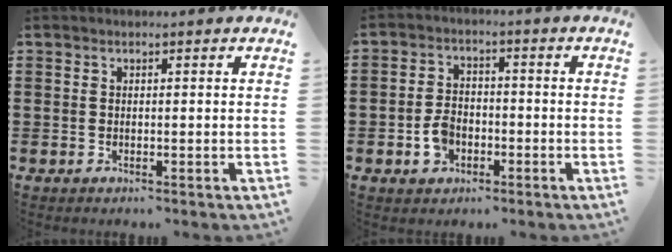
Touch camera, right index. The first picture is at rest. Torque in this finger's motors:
{"motor_torque": [1.20, 0.93, 0.13, 0.07]}